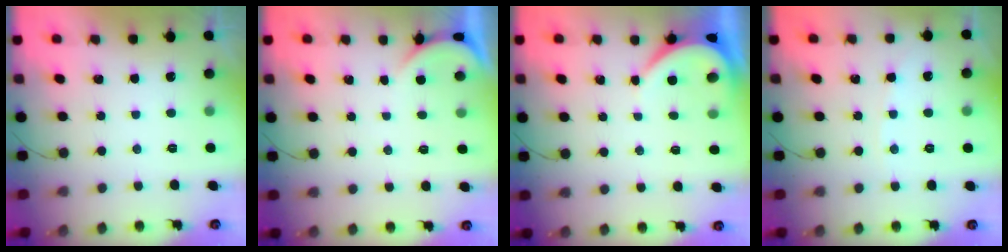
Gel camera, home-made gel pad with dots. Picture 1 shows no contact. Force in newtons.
{"total": 0.8, "press": 0.7, "slide": 0.2}
{"total": 3.9, "press": 3.9, "slide": 0.6}
{"total": 1.8, "press": 1.8, "slide": 0.3}